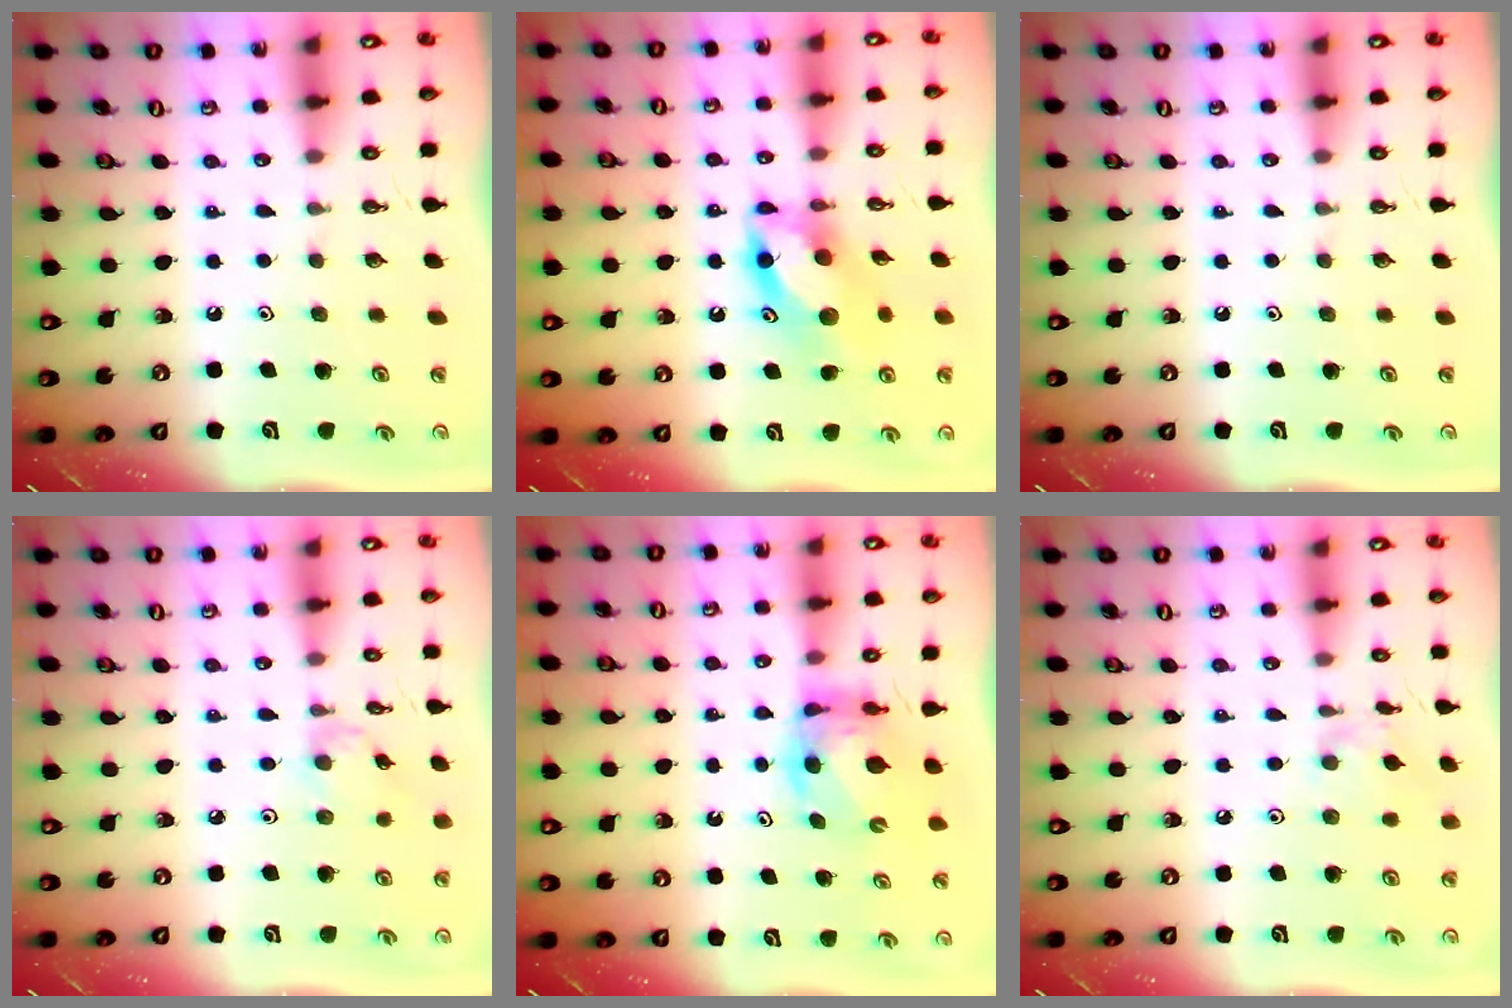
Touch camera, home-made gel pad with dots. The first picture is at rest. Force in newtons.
{"total": 13.1, "press": 13.0, "slide": 1.2}
{"total": 0.0}
{"total": 2.1, "press": 2.1, "slide": 0.4}
{"total": 5.6, "press": 5.6, "slide": 0.5}
{"total": 4.1, "press": 4.1, "slide": 0.4}